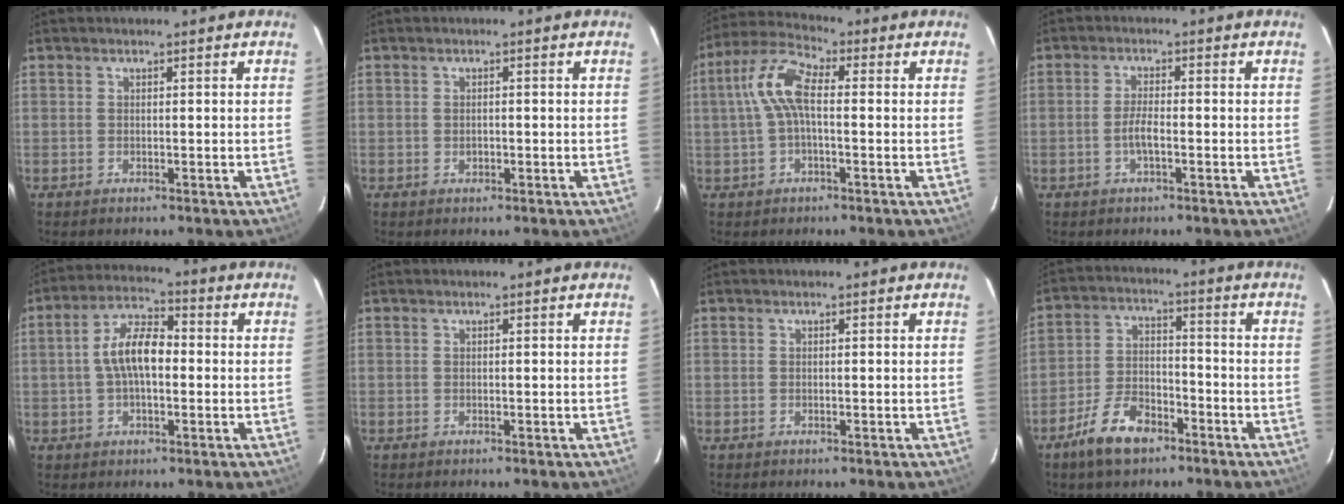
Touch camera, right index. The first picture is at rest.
{"total": 1.0, "force": [-0.3, 0.8, 0.6], "torque": [-0.010, 0.003, -0.004]}
{"total": 8.3, "force": [0.3, 3.2, 7.7], "torque": [-0.168, 0.024, 0.003]}
{"total": 3.0, "force": [-1.2, 0.6, 2.7], "torque": [-0.057, 0.002, -0.023]}
{"total": 8.8, "force": [-0.2, 4.2, 7.7], "torque": [-0.151, 0.021, -0.005]}
{"total": 0.0}
{"total": 0.0}
{"total": 9.7, "force": [-6.5, 4.8, 5.4], "torque": [-0.119, 0.007, -0.118]}